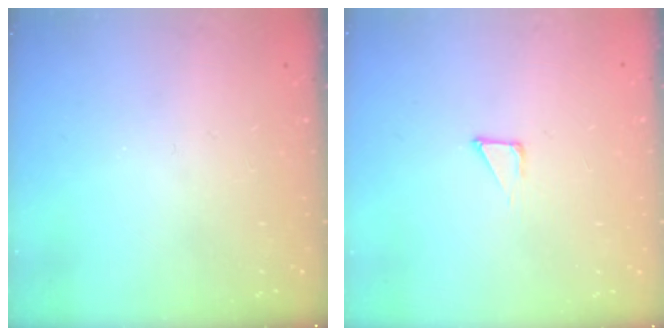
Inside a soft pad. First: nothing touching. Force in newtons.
{"total": 2.7, "press": 2.7, "slide": 0.3}